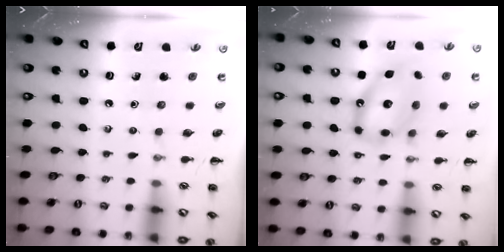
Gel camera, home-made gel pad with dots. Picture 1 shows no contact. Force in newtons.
{"total": 12.5, "press": 12.0, "slide": 3.4}